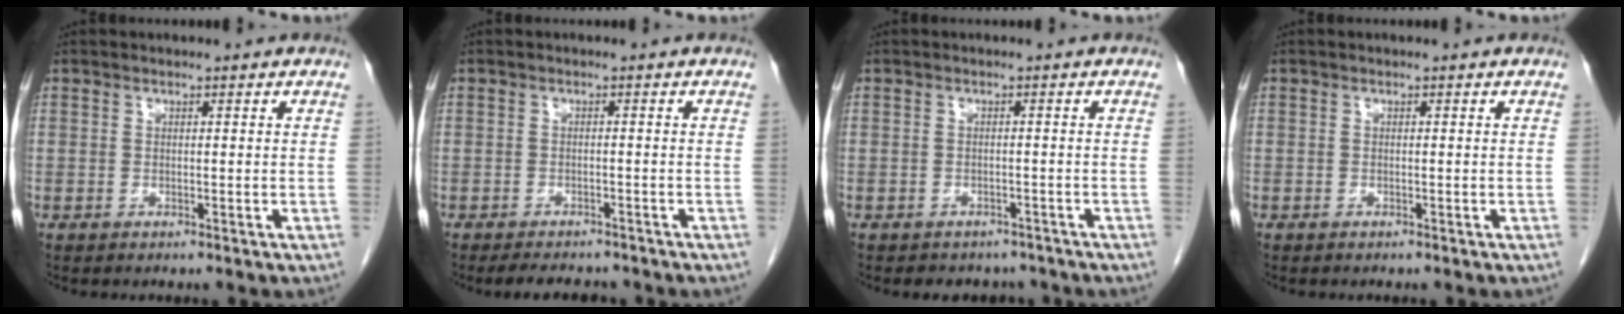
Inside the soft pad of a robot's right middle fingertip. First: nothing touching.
{"total": 6.0, "force": [-5.3, 1.9, 2.1], "torque": [-0.030, -0.005, -0.070]}
{"total": 4.8, "force": [-4.2, 2.3, 0.5], "torque": [-0.007, 0.006, -0.046]}
{"total": 0.0}